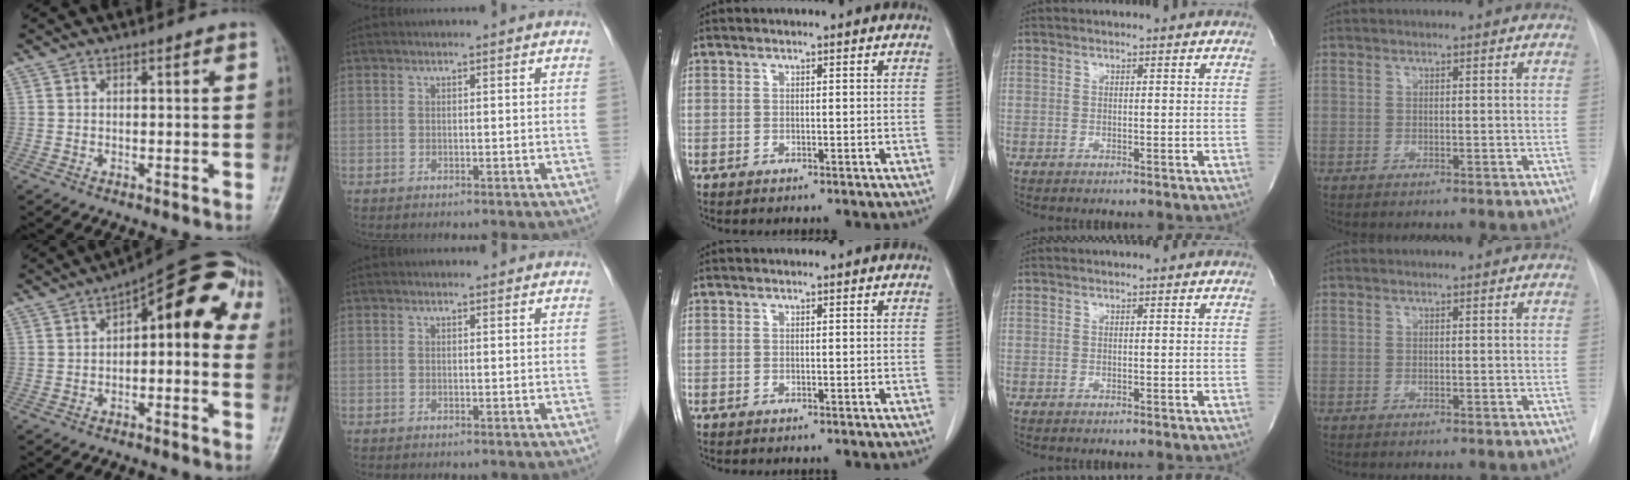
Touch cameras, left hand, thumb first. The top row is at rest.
{"thumb": {"total": 14.3, "force": [2.6, 6.3, 12.5], "torque": [-0.126, 0.044, 0.022]}, "index": {"total": 1.0, "force": [0.9, 0.3, 0.0], "torque": [-0.011, 0.001, 0.008]}}